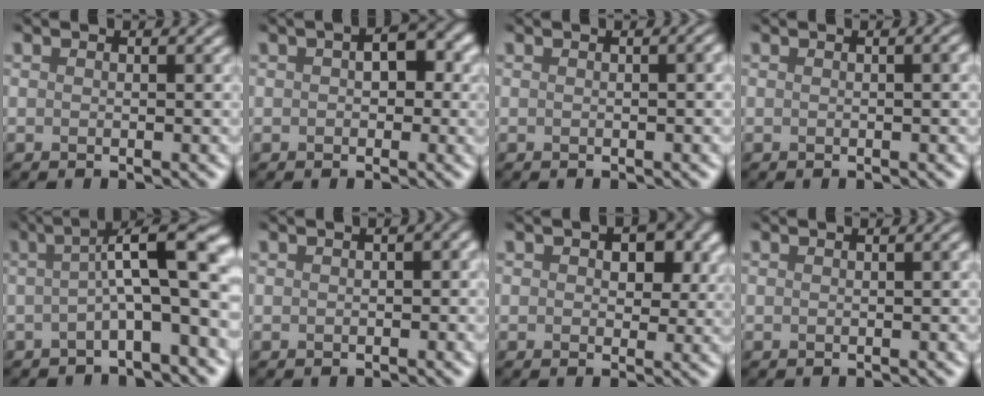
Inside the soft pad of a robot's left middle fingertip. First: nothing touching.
{"total": 2.6, "force": [0.0, 1.8, 1.9], "torque": [-0.017, 0.009, -0.006]}
{"total": 1.8, "force": [-0.4, 0.9, 1.5], "torque": [-0.007, 0.011, -0.010]}
{"total": 1.7, "force": [-0.3, 0.8, 1.5], "torque": [-0.002, 0.010, -0.010]}
{"total": 7.6, "force": [-1.0, 1.4, 7.4], "torque": [-0.093, 0.032, -0.031]}
{"total": 2.6, "force": [-0.4, 1.6, 2.0], "torque": [-0.009, 0.009, -0.008]}
{"total": 4.3, "force": [1.1, 3.1, 2.7], "torque": [-0.010, 0.015, 0.003]}
{"total": 1.8, "force": [-0.5, 0.9, 1.5], "torque": [-0.006, 0.011, -0.011]}